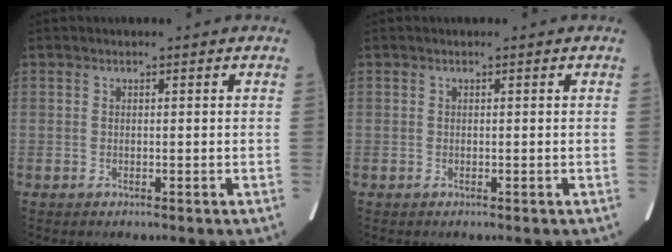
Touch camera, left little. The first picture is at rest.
{"total": 0.0}